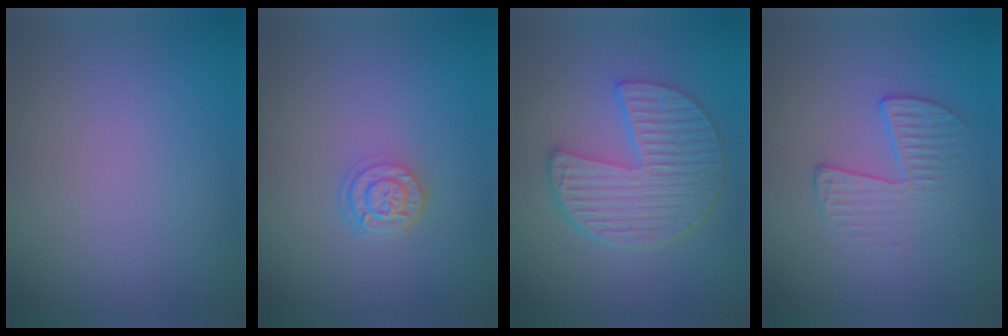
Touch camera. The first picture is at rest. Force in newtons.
{"total": 2.4, "press": 1.9, "slide": 1.4}
{"total": 6.2, "press": 4.7, "slide": 4.0}
{"total": 2.2, "press": 1.3, "slide": 1.8}